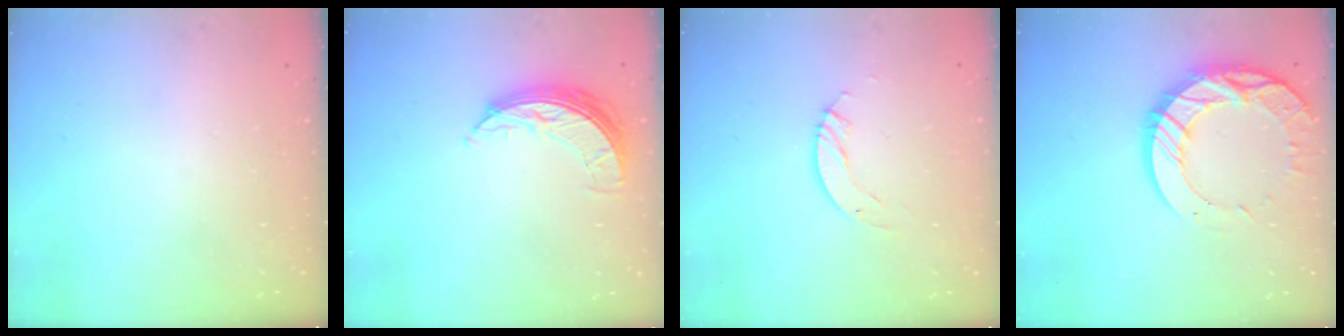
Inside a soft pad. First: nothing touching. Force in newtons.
{"total": 7.2, "press": 7.2, "slide": 0.3}
{"total": 4.0, "press": 4.0, "slide": 0.3}
{"total": 16.6, "press": 16.5, "slide": 1.3}